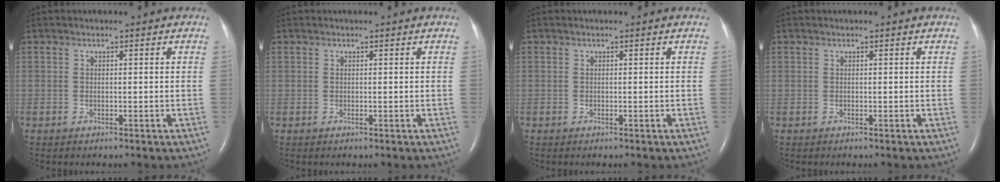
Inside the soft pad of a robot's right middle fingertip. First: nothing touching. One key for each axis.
{"total": 0.0}
{"total": 0.0}
{"total": 0.0}